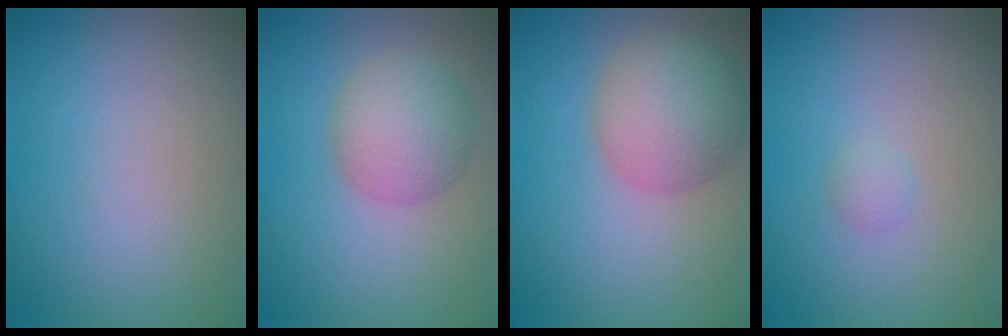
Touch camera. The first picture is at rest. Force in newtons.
{"total": 4.7, "press": 4.7, "slide": 0.2}
{"total": 5.9, "press": 5.9, "slide": 0.3}
{"total": 0.8, "press": 0.8, "slide": 0.1}